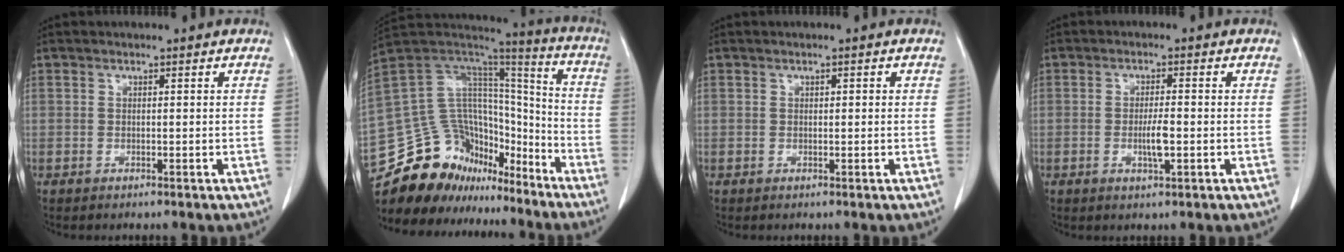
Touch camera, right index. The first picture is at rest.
{"total": 23.7, "force": [-19.2, 11.5, 7.5], "torque": [-0.179, 0.054, -0.314]}
{"total": 0.9, "force": [0.3, 0.3, 0.8], "torque": [-0.013, 0.002, 0.004]}
{"total": 3.4, "force": [-0.7, 0.5, 3.3], "torque": [-0.062, -0.002, -0.009]}